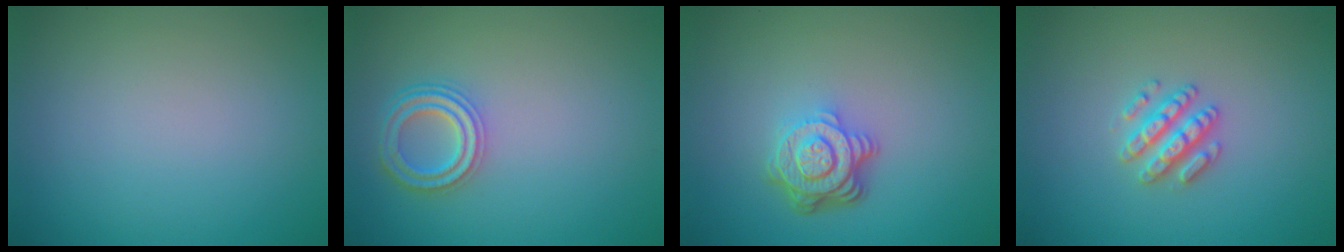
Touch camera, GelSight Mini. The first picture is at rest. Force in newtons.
{"total": 3.5, "press": 2.9, "slide": 2.0}
{"total": 4.6, "press": 3.4, "slide": 3.2}
{"total": 2.6, "press": 2.5, "slide": 0.4}